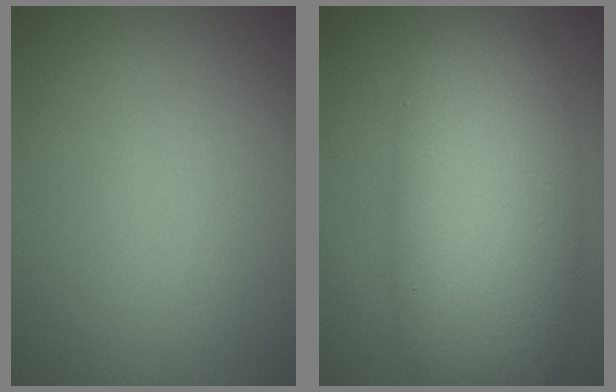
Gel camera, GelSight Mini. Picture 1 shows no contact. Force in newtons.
{"total": 10.8, "press": 10.8, "slide": 0.7}